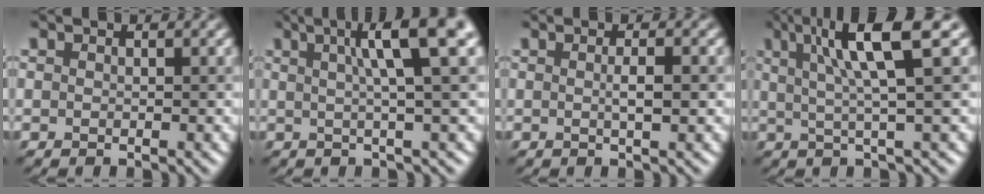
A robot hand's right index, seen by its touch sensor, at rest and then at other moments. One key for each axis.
{"total": 7.4, "fx": 2.2, "fy": 1.2, "fz": 6.9, "tx": -0.075, "ty": 0.024, "tz": 0.032}
{"total": 1.9, "fx": -0.2, "fy": 0.4, "fz": 1.9, "tx": -0.027, "ty": 0.006, "tz": -0.006}
{"total": 7.7, "fx": 2.7, "fy": 1.3, "fz": 7.0, "tx": -0.097, "ty": 0.017, "tz": 0.040}